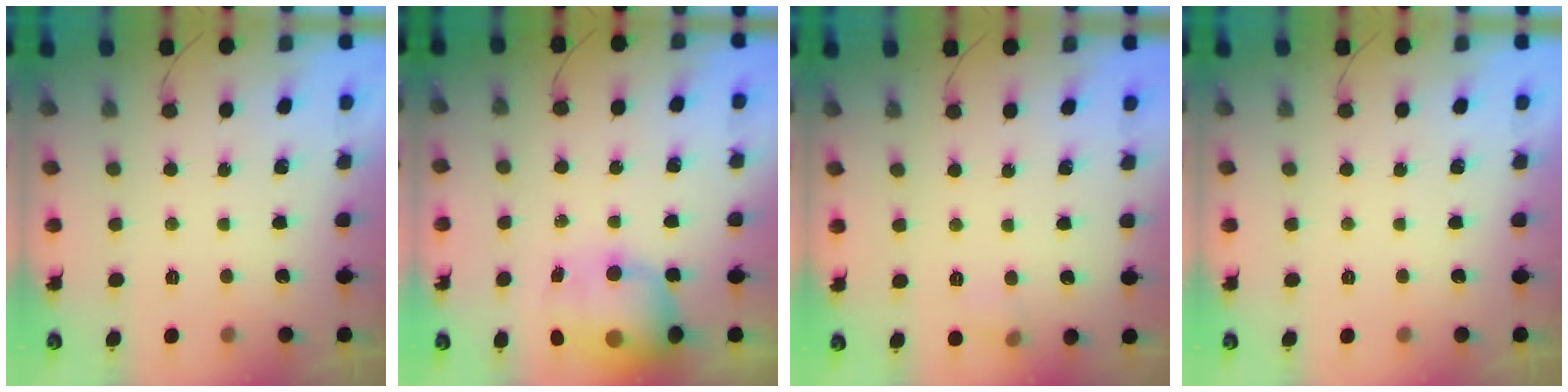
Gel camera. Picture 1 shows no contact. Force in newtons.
{"total": 13.5, "press": 13.1, "slide": 3.4}
{"total": 4.7, "press": 4.5, "slide": 1.4}
{"total": 0.0}